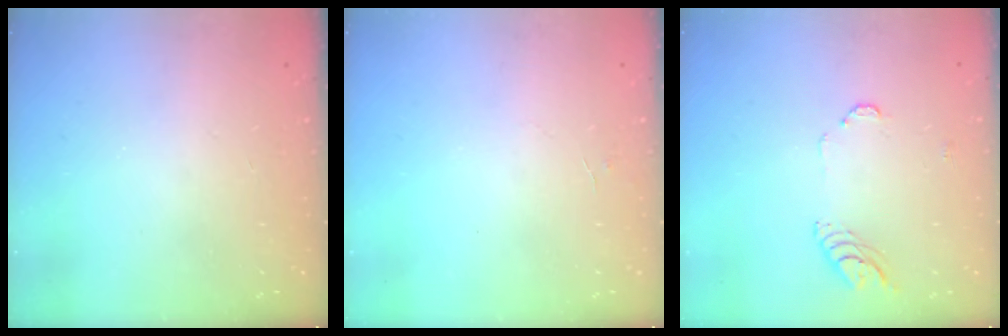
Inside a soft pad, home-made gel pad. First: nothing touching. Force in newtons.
{"total": 3.9, "press": 3.9, "slide": 0.3}
{"total": 6.8, "press": 6.8, "slide": 0.8}